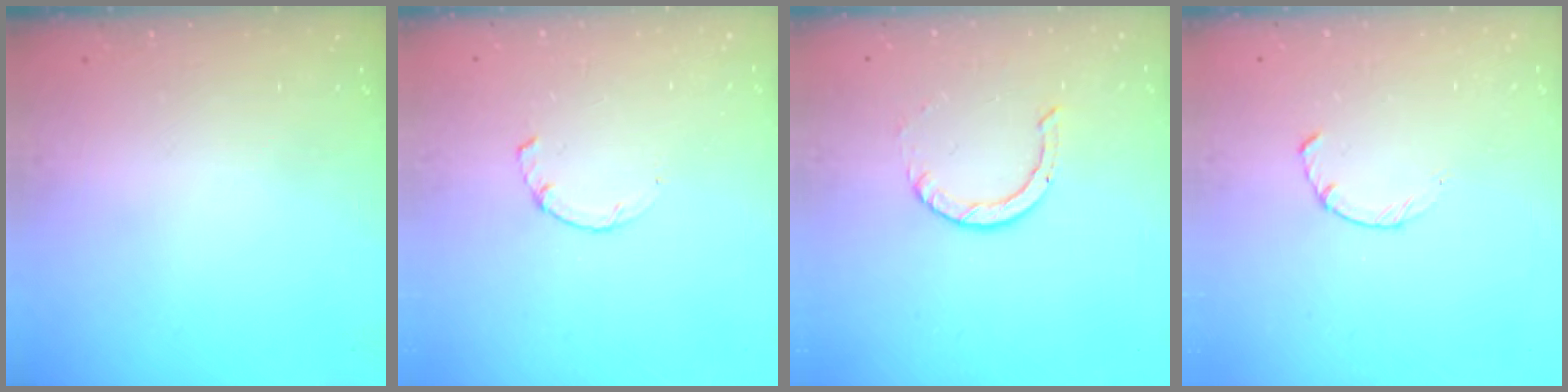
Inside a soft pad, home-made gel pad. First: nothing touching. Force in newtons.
{"total": 1.7, "press": 1.7, "slide": 0.3}
{"total": 2.2, "press": 2.2, "slide": 0.2}
{"total": 2.4, "press": 2.3, "slide": 0.4}